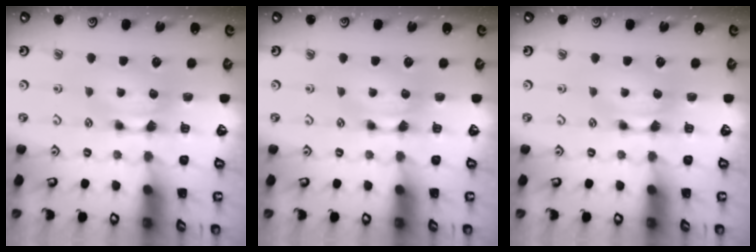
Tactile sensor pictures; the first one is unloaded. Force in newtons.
{"total": 0.0}
{"total": 0.0}